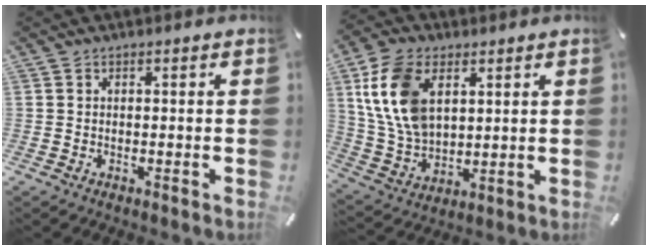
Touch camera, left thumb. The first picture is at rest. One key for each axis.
{"total": 14.2, "fx": 4.4, "fy": 10.0, "fz": 9.0, "tx": -0.229, "ty": 0.002, "tz": 0.082}